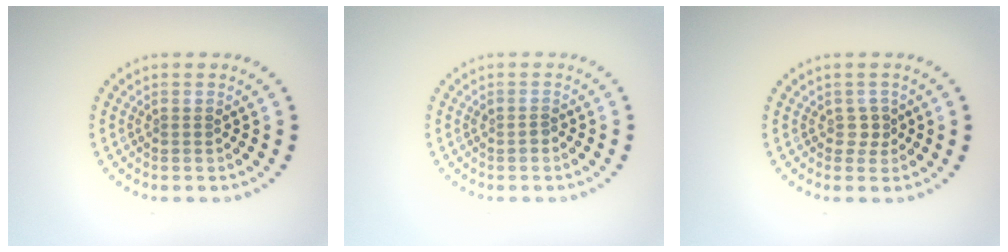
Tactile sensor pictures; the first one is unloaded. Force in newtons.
{"total": 0.6, "press": 0.6, "slide": 0.2}
{"total": 1.2, "press": 1.0, "slide": 0.6}